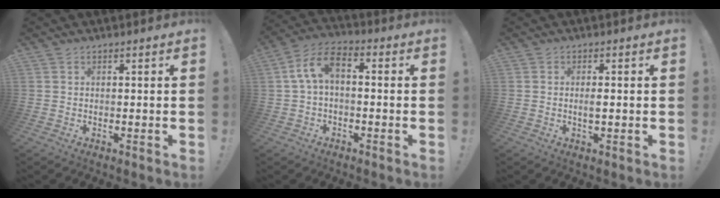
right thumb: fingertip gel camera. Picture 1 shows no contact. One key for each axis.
{"total": 7.9, "fx": 0.7, "fy": 4.1, "fz": 6.7, "tx": -0.147, "ty": 0.003, "tz": 0.015}
{"total": 1.9, "fx": -0.1, "fy": 0.5, "fz": 1.9, "tx": -0.027, "ty": -0.003, "tz": -0.003}